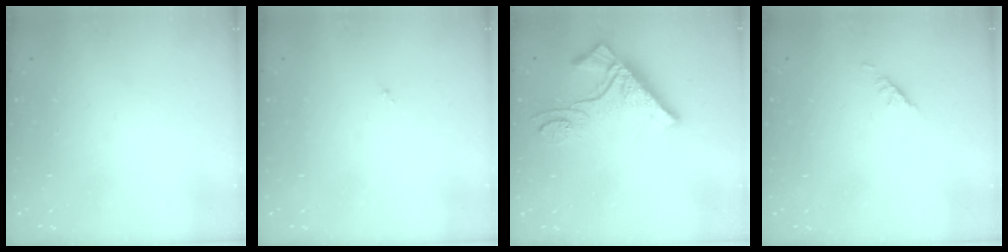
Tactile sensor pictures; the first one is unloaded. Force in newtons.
{"total": 0.8, "press": 0.7, "slide": 0.3}
{"total": 11.0, "press": 11.0, "slide": 1.1}
{"total": 1.9, "press": 1.8, "slide": 0.5}